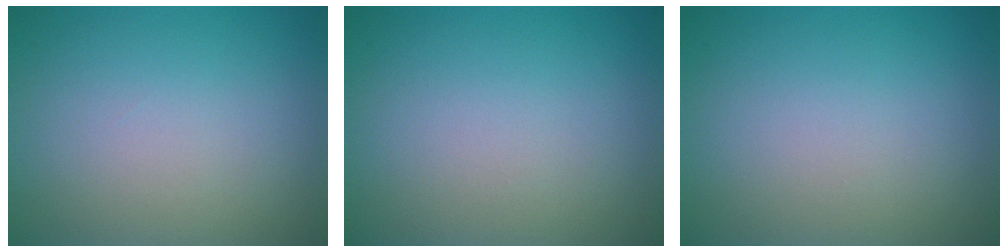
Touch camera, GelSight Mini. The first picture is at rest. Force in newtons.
{"total": 0.0}
{"total": 0.0}